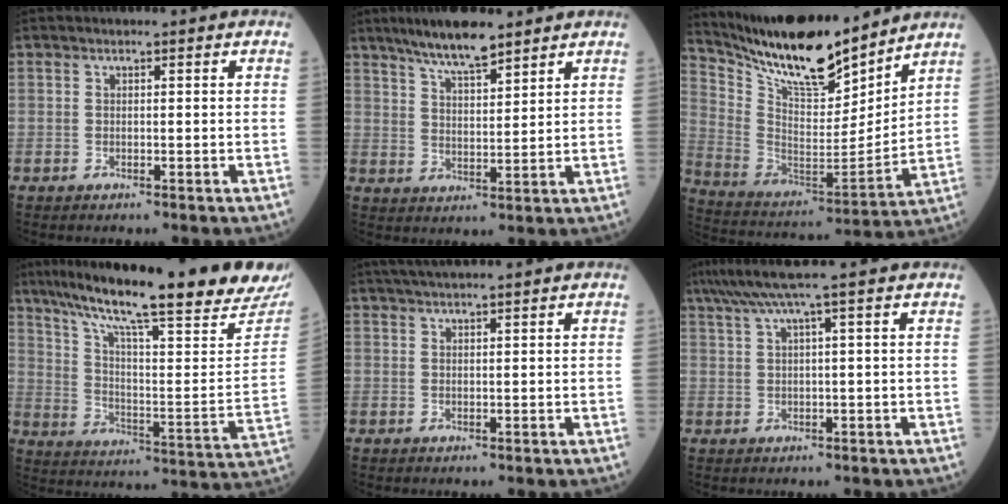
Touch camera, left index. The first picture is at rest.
{"total": 8.0, "force": [6.4, 1.2, 4.6], "torque": [-0.091, 0.012, 0.117]}
{"total": 17.8, "force": [15.7, 3.1, 7.9], "torque": [-0.154, -0.015, 0.285]}
{"total": 28.6, "force": [23.3, 2.3, 16.5], "torque": [-0.271, -0.049, 0.314]}
{"total": 6.0, "force": [5.1, -0.4, 3.1], "torque": [-0.047, 0.030, 0.083]}
{"total": 5.4, "force": [3.9, -1.8, 3.3], "torque": [-0.060, 0.023, 0.075]}